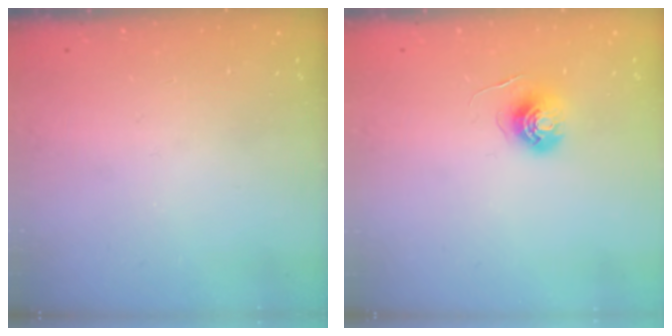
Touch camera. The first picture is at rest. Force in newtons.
{"total": 6.0, "press": 6.0, "slide": 0.3}